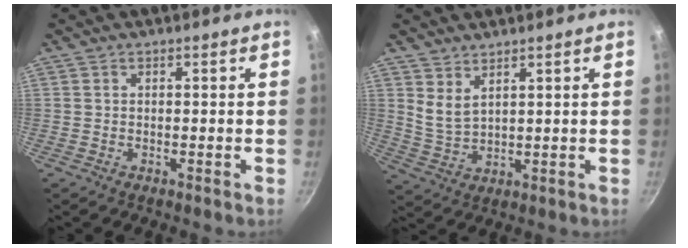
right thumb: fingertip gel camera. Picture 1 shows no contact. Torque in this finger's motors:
{"motor_torque": [-0.79, 0.44, -0.09, 0.16, 0.11]}